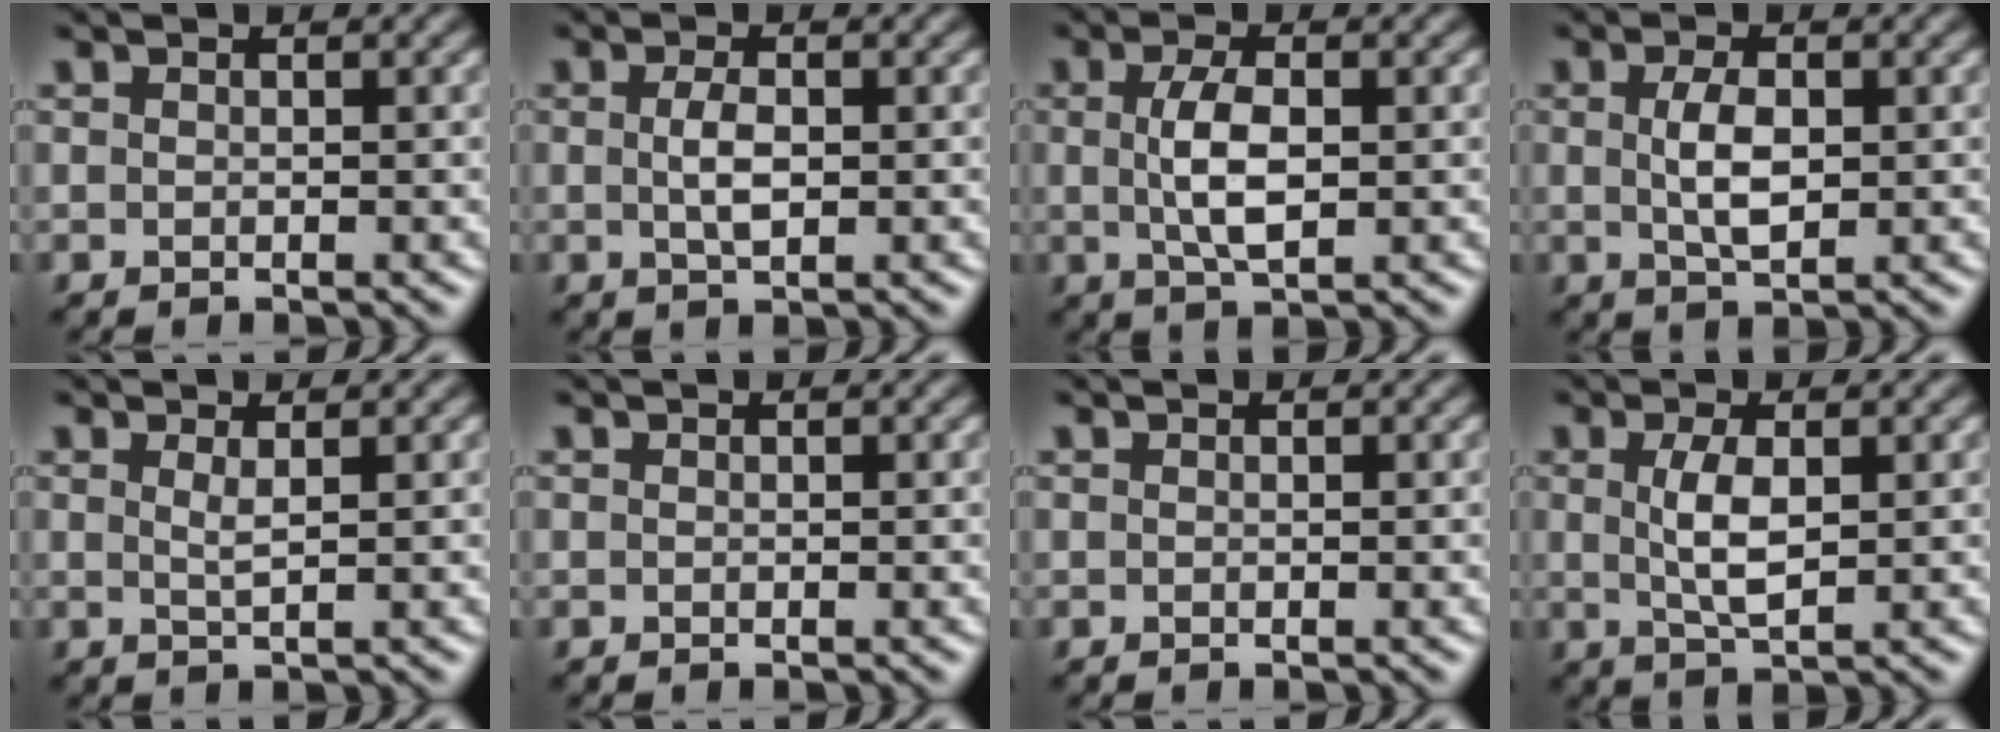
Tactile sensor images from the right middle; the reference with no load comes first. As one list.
[{"total": 2.2, "force": [0.1, 0.9, 2.0], "torque": [-0.046, -0.001, 0.002]}, {"total": 3.9, "force": [0.2, 1.5, 3.6], "torque": [-0.078, 0.000, 0.004]}, {"total": 3.2, "force": [0.2, 1.5, 2.9], "torque": [-0.064, -0.003, 0.007]}, {"total": 1.2, "force": [0.5, 0.3, 1.1], "torque": [-0.018, -0.002, 0.006]}, {"total": 0.0}, {"total": 0.0}, {"total": 3.2, "force": [0.4, 1.1, 3.0], "torque": [-0.068, -0.001, 0.010]}]